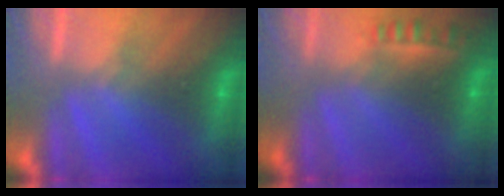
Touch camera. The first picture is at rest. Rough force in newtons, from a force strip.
{"total": 2.3}